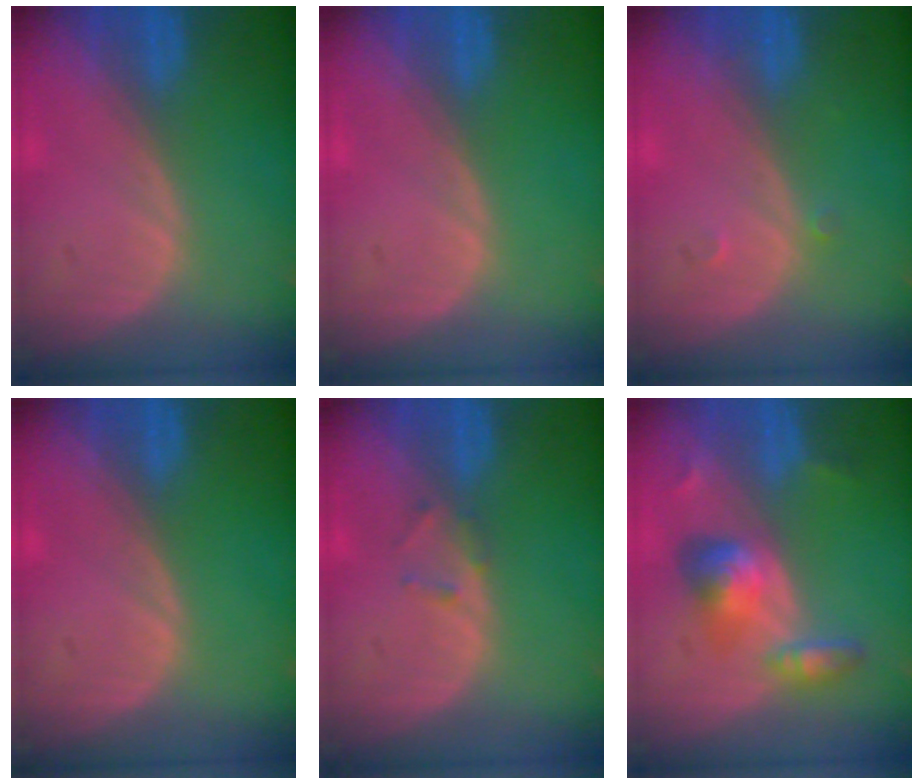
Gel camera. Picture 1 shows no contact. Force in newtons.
{"total": 0.0}
{"total": 0.9, "press": 0.7, "slide": 0.5}
{"total": 0.0}
{"total": 1.3, "press": 1.3, "slide": 0.4}
{"total": 6.4, "press": 5.9, "slide": 2.5}